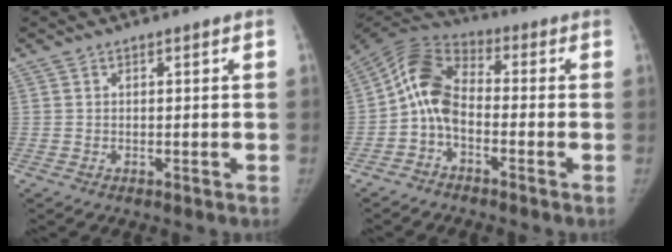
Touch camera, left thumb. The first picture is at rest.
{"total": 9.4, "force": [-2.1, 5.9, 7.0], "torque": [-0.131, 0.042, -0.059]}